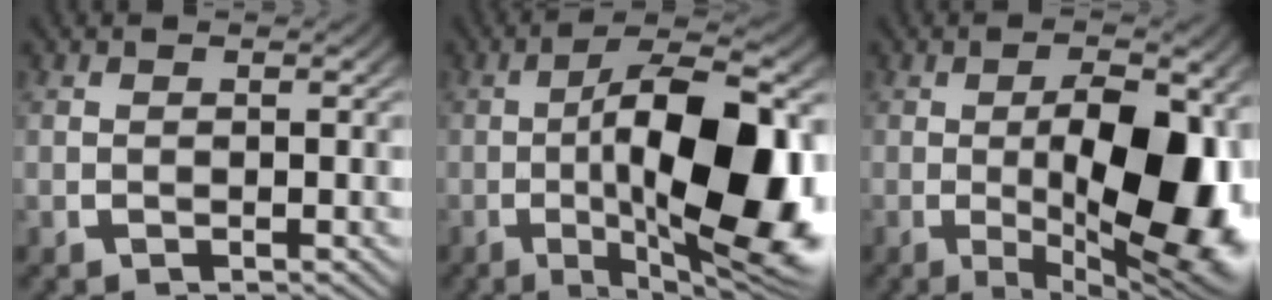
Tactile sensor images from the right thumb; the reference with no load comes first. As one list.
[{"total": 18.1, "force": [-2.5, 7.9, 16.1], "torque": [-0.255, -0.026, -0.026]}, {"total": 14.8, "force": [-2.5, 6.7, 13.0], "torque": [-0.192, -0.032, -0.022]}]